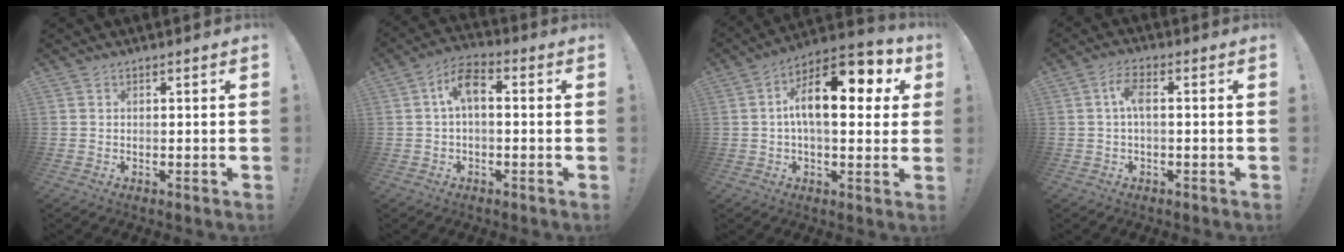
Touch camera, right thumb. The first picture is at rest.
{"total": 7.4, "force": [1.3, 3.9, 6.2], "torque": [-0.114, 0.008, 0.024]}
{"total": 17.3, "force": [4.0, 8.0, 14.9], "torque": [-0.219, -0.007, 0.059]}
{"total": 5.0, "force": [0.5, 1.8, 4.7], "torque": [-0.098, 0.008, 0.007]}